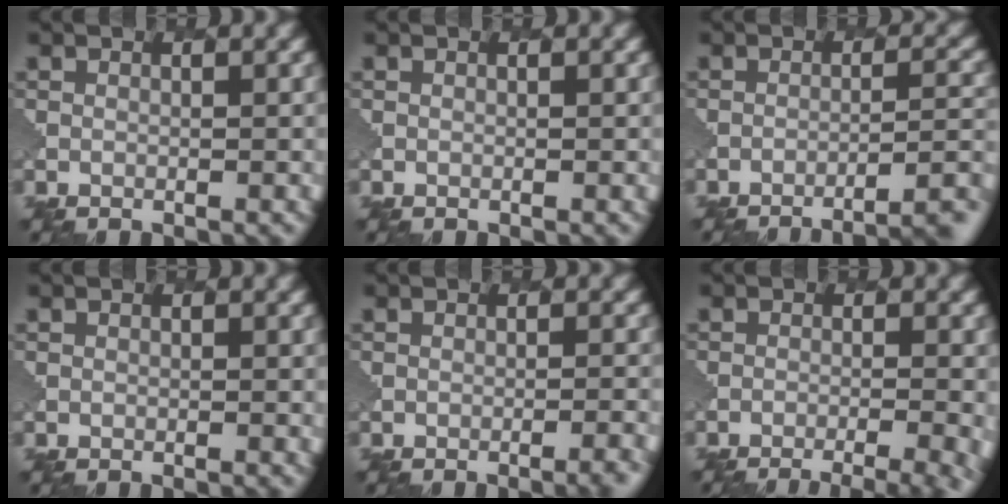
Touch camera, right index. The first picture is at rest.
{"total": 0.0}
{"total": 6.5, "force": [-5.5, 1.3, 3.2], "torque": [-0.032, 0.016, -0.064]}
{"total": 0.6, "force": [-0.1, 0.3, 0.5], "torque": [0.001, 0.001, 0.001]}
{"total": 2.7, "force": [-1.8, 0.9, 1.9], "torque": [-0.007, 0.015, -0.026]}
{"total": 8.6, "force": [-6.3, 3.1, 5.0], "torque": [-0.034, -0.003, -0.064]}